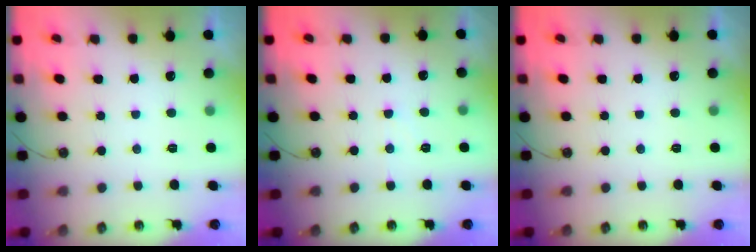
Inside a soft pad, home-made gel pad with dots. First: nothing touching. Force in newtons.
{"total": 2.7, "press": 2.6, "slide": 0.6}
{"total": 0.0}